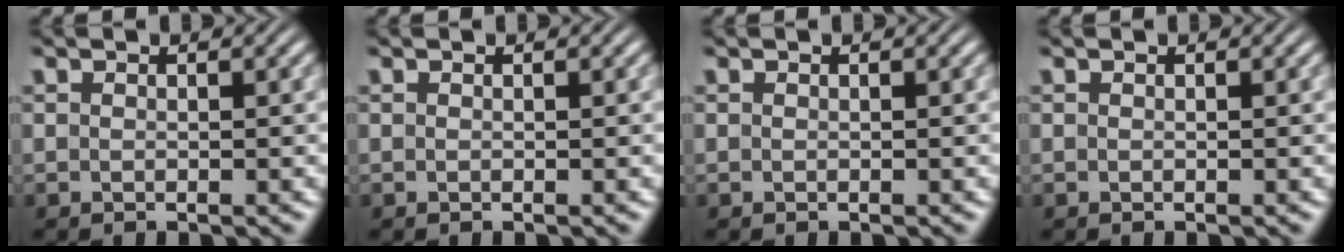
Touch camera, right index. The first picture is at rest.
{"total": 0.0}
{"total": 0.0}
{"total": 0.0}